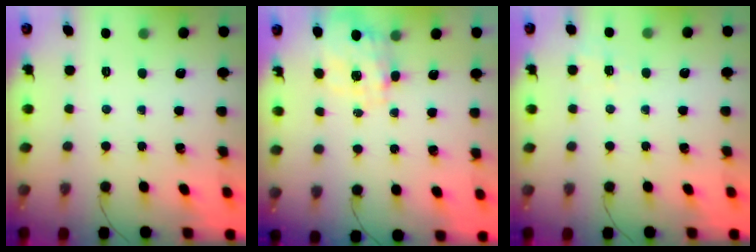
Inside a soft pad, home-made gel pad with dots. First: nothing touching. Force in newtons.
{"total": 3.6, "press": 3.4, "slide": 1.0}
{"total": 2.0, "press": 1.0, "slide": 1.7}